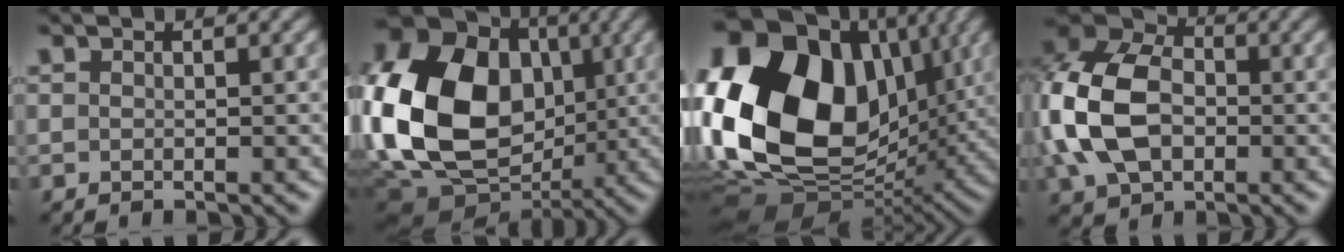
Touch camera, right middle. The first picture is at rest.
{"total": 17.6, "force": [0.1, 13.5, 11.4], "torque": [-0.233, 0.002, 0.002]}
{"total": 19.5, "force": [2.9, 14.2, 13.1], "torque": [-0.298, 0.014, 0.050]}
{"total": 11.0, "force": [-0.6, 7.9, 7.7], "torque": [-0.196, 0.011, -0.025]}